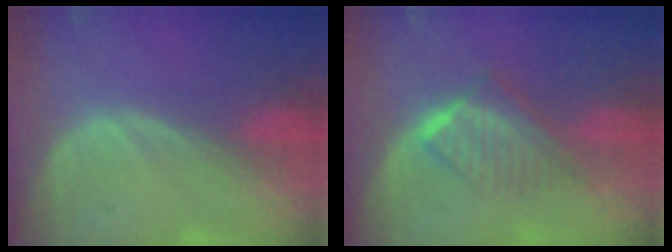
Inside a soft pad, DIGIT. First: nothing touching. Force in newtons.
{"total": 6.5, "press": 5.5, "slide": 3.5}